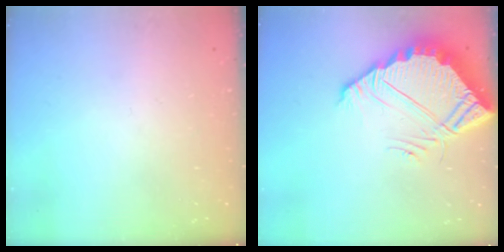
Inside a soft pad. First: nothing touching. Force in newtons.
{"total": 7.1, "press": 7.1, "slide": 0.3}